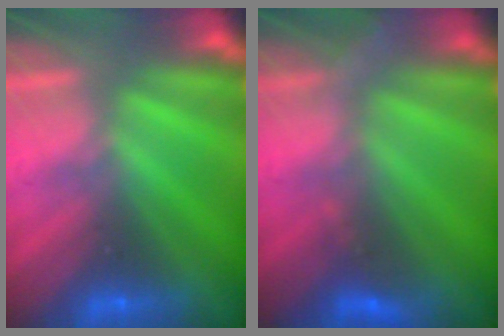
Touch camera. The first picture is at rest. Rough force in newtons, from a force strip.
{"total": 2.9}